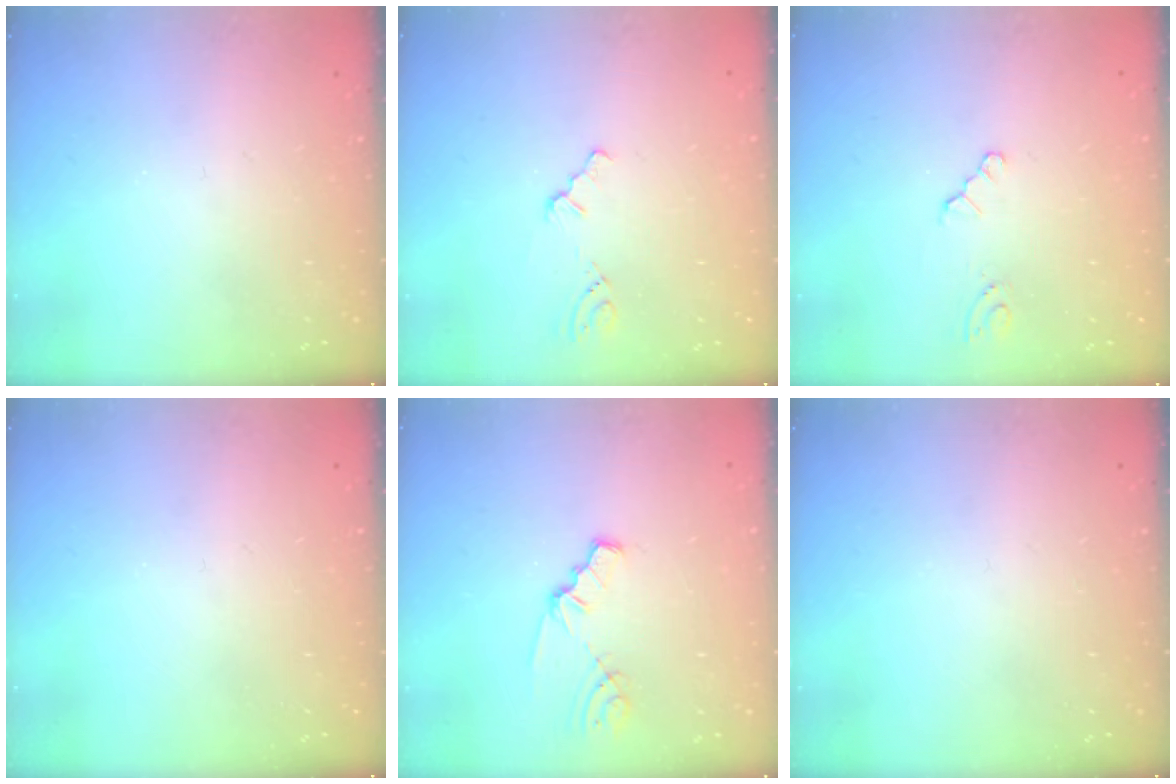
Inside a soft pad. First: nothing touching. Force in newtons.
{"total": 0.8, "press": 0.7, "slide": 0.2}
{"total": 0.0}
{"total": 0.0}
{"total": 1.6, "press": 1.6, "slide": 0.3}
{"total": 0.0}